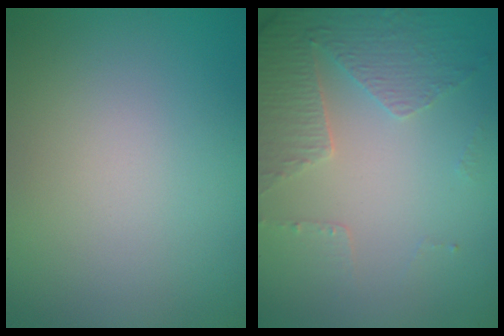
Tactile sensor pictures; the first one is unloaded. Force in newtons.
{"total": 4.6, "press": 3.4, "slide": 3.1}